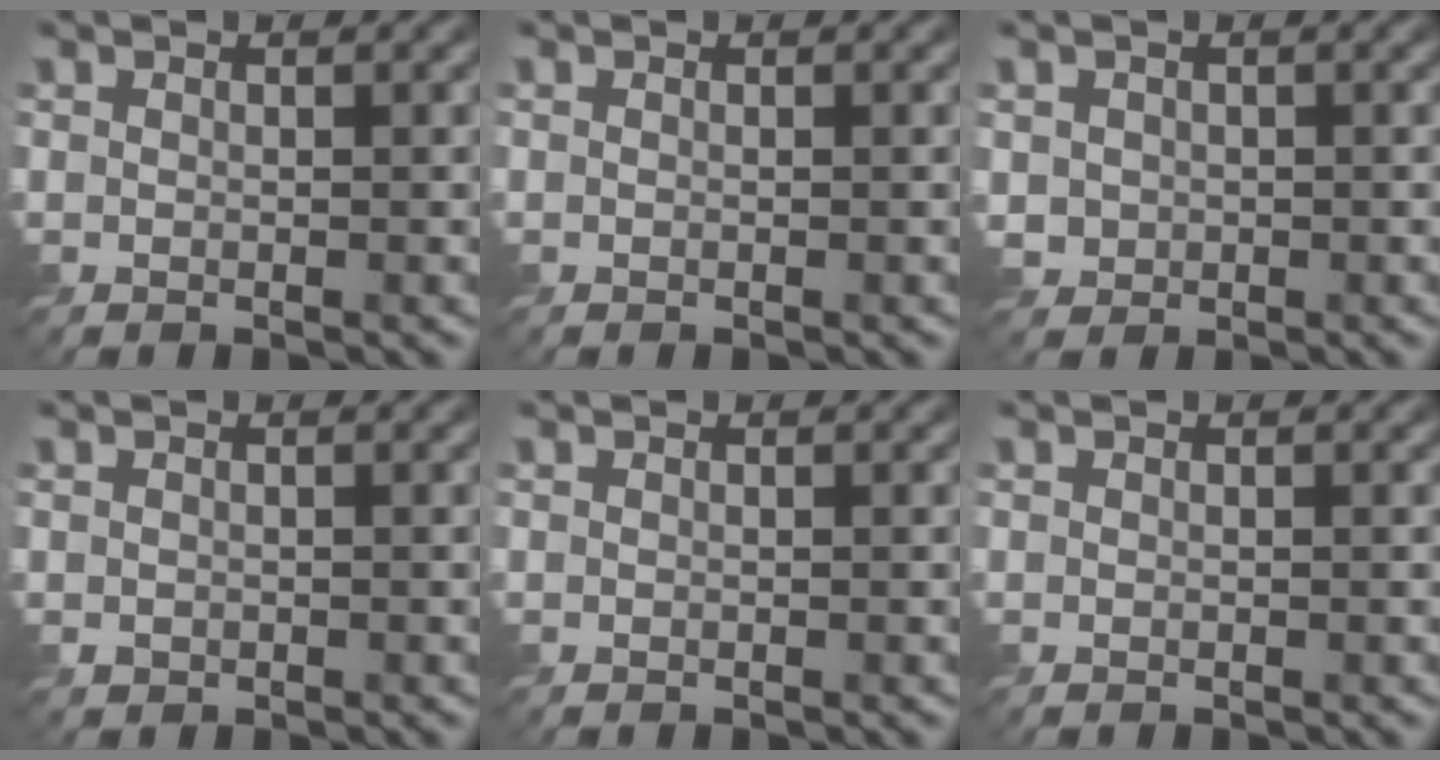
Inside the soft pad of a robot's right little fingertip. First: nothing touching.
{"total": 0.0}
{"total": 1.5, "force": [0.0, 1.4, 0.2], "torque": [-0.009, -0.005, 0.000]}
{"total": 0.6, "force": [0.1, 0.6, 0.1], "torque": [0.000, -0.002, 0.005]}
{"total": 0.0}
{"total": 0.0}